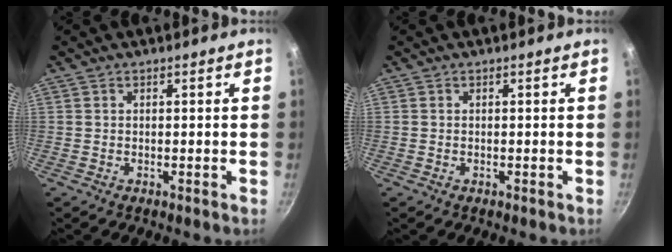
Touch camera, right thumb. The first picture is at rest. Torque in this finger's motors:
{"motor_torque": [-0.20, -0.04, -0.18, -0.08, -0.03]}